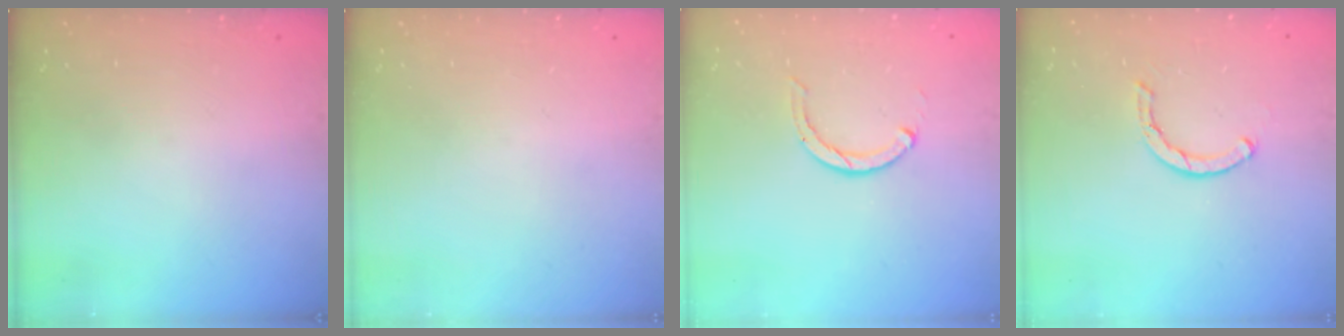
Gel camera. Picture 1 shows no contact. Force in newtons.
{"total": 0.0}
{"total": 2.3, "press": 2.3, "slide": 0.4}
{"total": 1.6, "press": 1.6, "slide": 0.1}